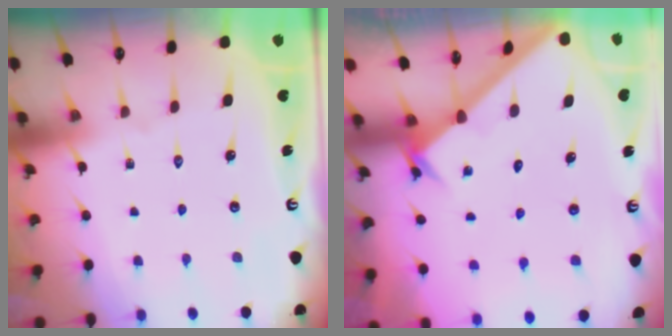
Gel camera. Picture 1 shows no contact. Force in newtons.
{"total": 1.9, "press": 1.9, "slide": 0.2}